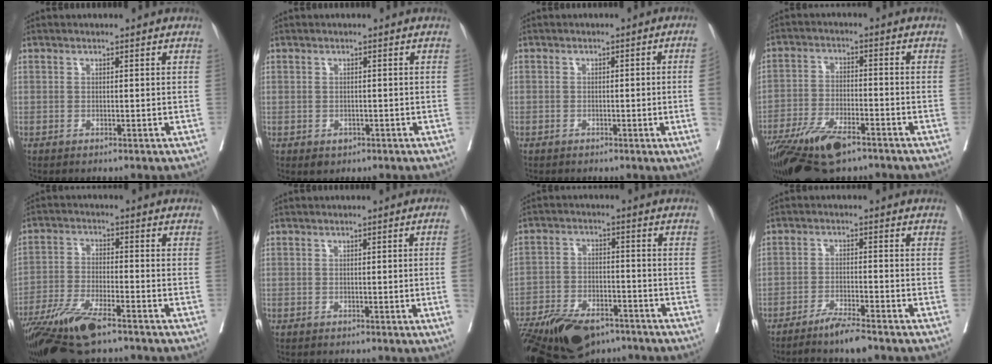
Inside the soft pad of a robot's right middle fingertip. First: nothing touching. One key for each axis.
{"total": 1.6, "fx": -0.7, "fy": 1.2, "fz": 0.7, "tx": -0.008, "ty": 0.001, "tz": -0.002}
{"total": 3.9, "fx": -0.8, "fy": -0.6, "fz": 3.8, "tx": -0.048, "ty": 0.001, "tz": -0.009}
{"total": 13.3, "fx": -9.2, "fy": 4.1, "fz": 8.7, "tx": -0.170, "ty": -0.026, "tz": -0.165}
{"total": 13.1, "fx": -9.4, "fy": 2.7, "fz": 8.7, "tx": -0.169, "ty": -0.035, "tz": -0.170}
{"total": 3.4, "fx": -0.7, "fy": -0.8, "fz": 3.3, "tx": -0.043, "ty": 0.001, "tz": -0.006}
{"total": 16.5, "fx": -12.1, "fy": 7.0, "fz": 8.8, "tx": -0.180, "ty": -0.016, "tz": -0.199}
{"total": 5.1, "fx": -4.2, "fy": -0.2, "fz": 2.8, "tx": -0.050, "ty": -0.014, "tz": -0.079}